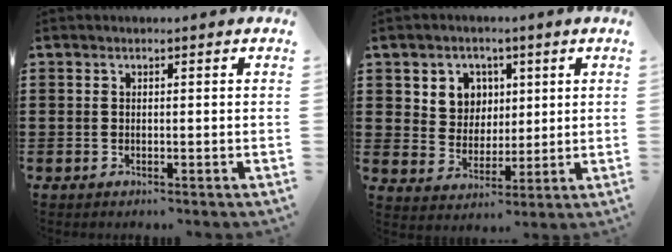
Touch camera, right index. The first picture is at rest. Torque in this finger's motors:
{"motor_torque": [0.20, 0.09, 0.18, 0.07]}